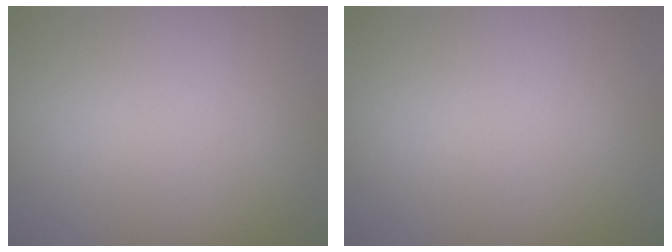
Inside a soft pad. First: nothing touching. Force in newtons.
{"total": 0.0}